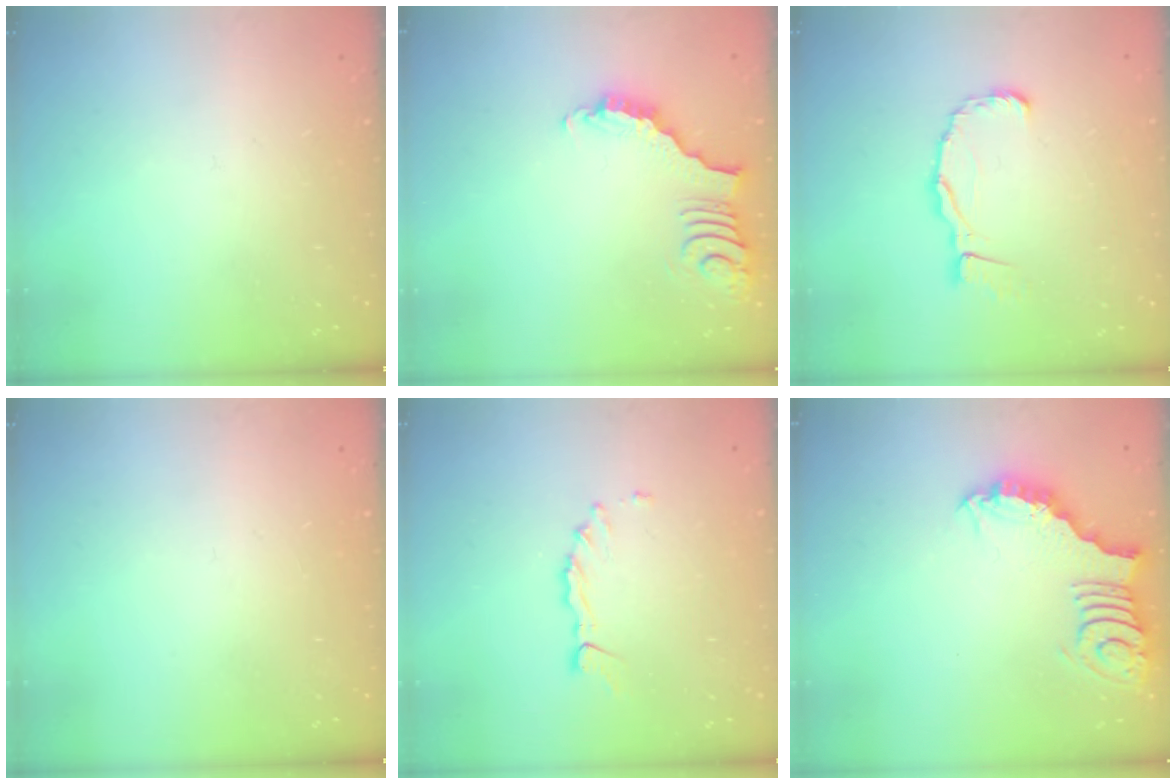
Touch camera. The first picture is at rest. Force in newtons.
{"total": 3.9, "press": 3.8, "slide": 0.7}
{"total": 9.0, "press": 8.9, "slide": 1.1}
{"total": 0.0}
{"total": 1.7, "press": 1.6, "slide": 0.2}
{"total": 3.0, "press": 3.0, "slide": 0.2}